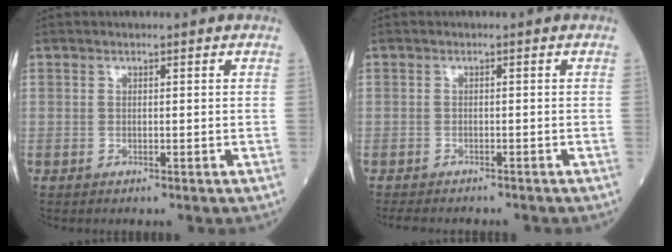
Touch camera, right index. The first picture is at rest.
{"total": 4.8, "force": [-4.2, 1.8, 1.6], "torque": [-0.026, -0.006, -0.060]}